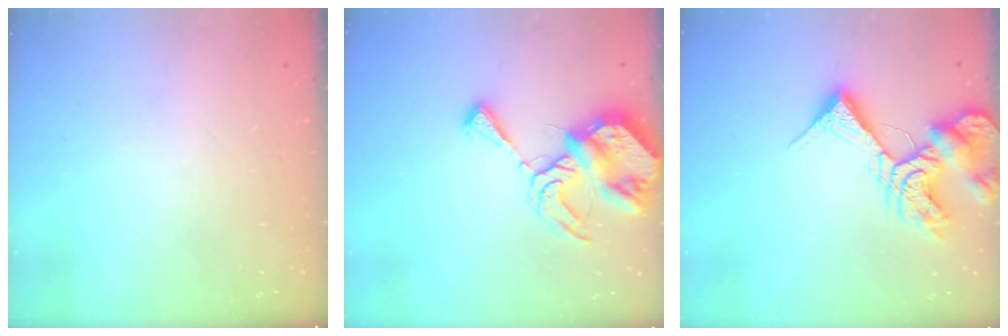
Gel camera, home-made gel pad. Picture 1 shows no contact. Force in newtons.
{"total": 10.4, "press": 10.3, "slide": 1.3}
{"total": 12.5, "press": 12.4, "slide": 1.5}